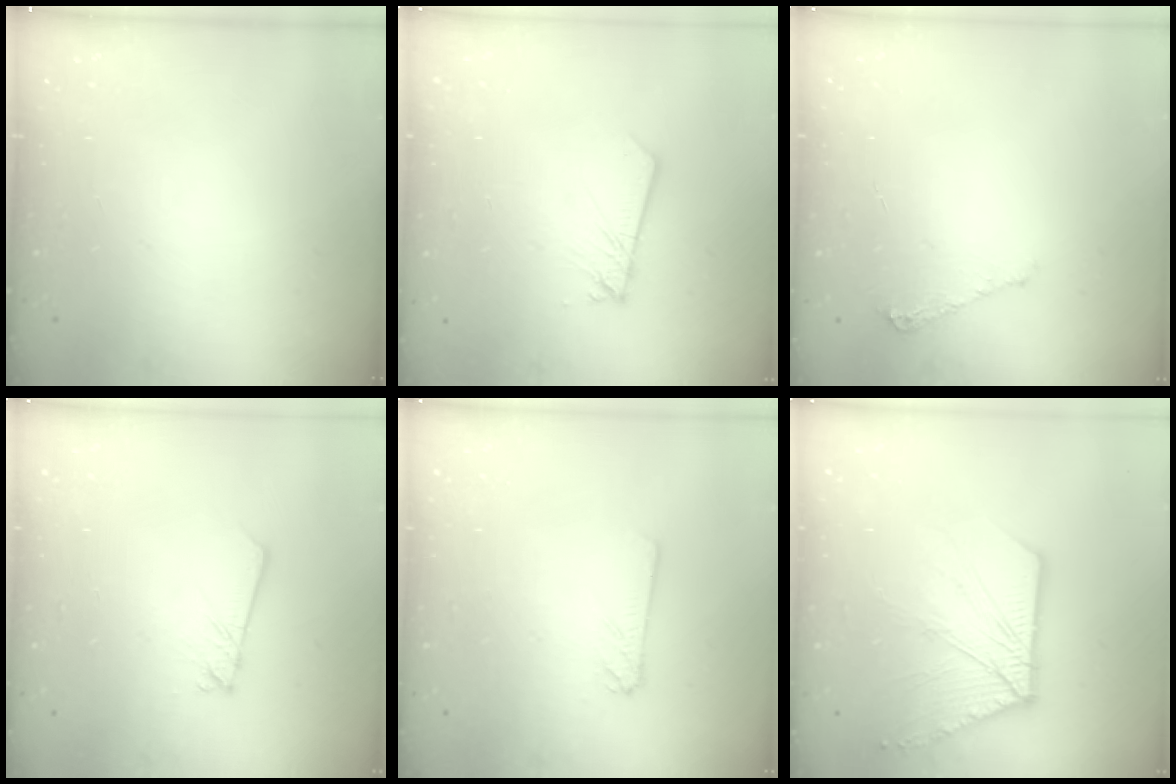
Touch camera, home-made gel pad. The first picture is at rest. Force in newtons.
{"total": 3.0, "press": 3.0, "slide": 0.4}
{"total": 5.3, "press": 5.2, "slide": 0.6}
{"total": 2.4, "press": 2.4, "slide": 0.2}
{"total": 2.4, "press": 2.4, "slide": 0.3}
{"total": 14.0, "press": 13.9, "slide": 1.7}